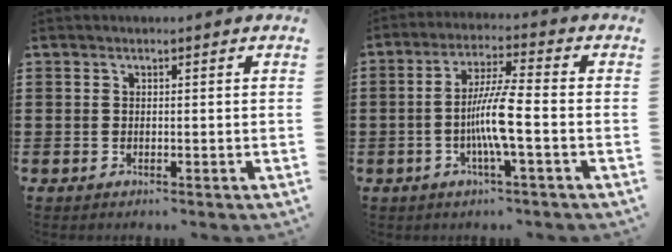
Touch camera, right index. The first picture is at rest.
{"total": 7.6, "force": [-1.8, 0.4, 7.4], "torque": [-0.147, -0.009, -0.042]}